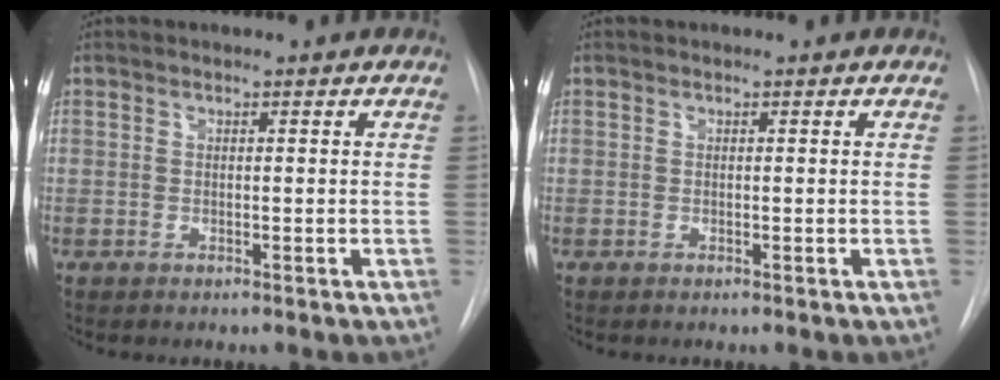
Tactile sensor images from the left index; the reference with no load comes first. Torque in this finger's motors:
{"motor_torque": [-0.18, 0.19, 0.00, 0.00]}